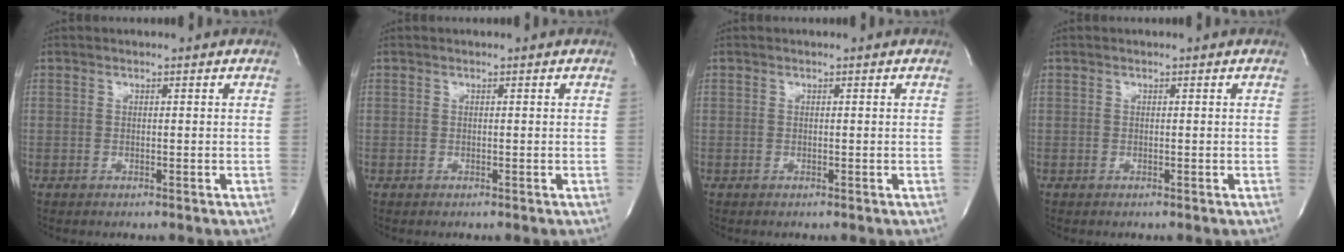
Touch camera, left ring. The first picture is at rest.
{"total": 0.0}
{"total": 0.0}
{"total": 0.0}